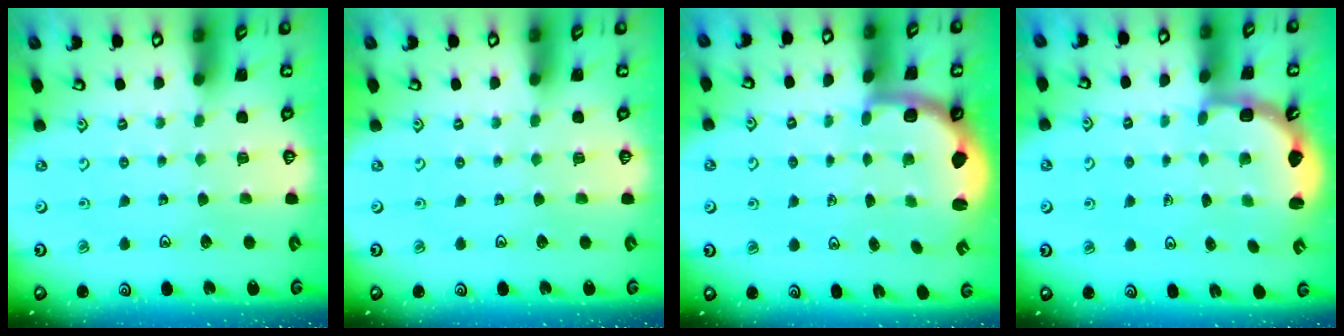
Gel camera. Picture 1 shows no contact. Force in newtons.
{"total": 0.0}
{"total": 2.3, "press": 2.0, "slide": 1.1}
{"total": 3.3, "press": 2.3, "slide": 2.3}